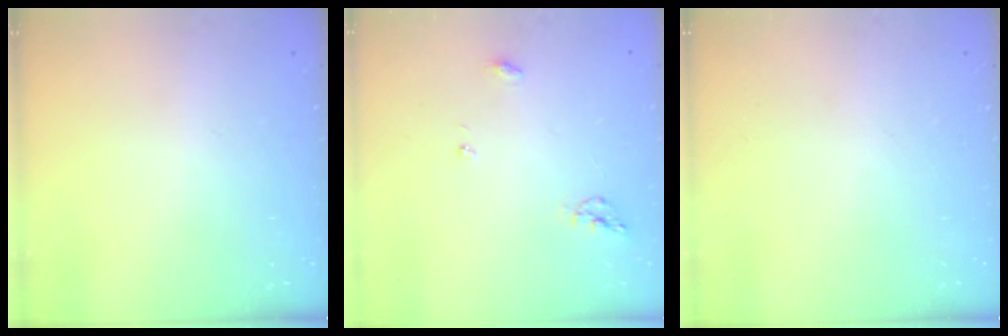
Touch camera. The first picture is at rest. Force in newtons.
{"total": 5.9, "press": 5.9, "slide": 0.6}
{"total": 0.0}